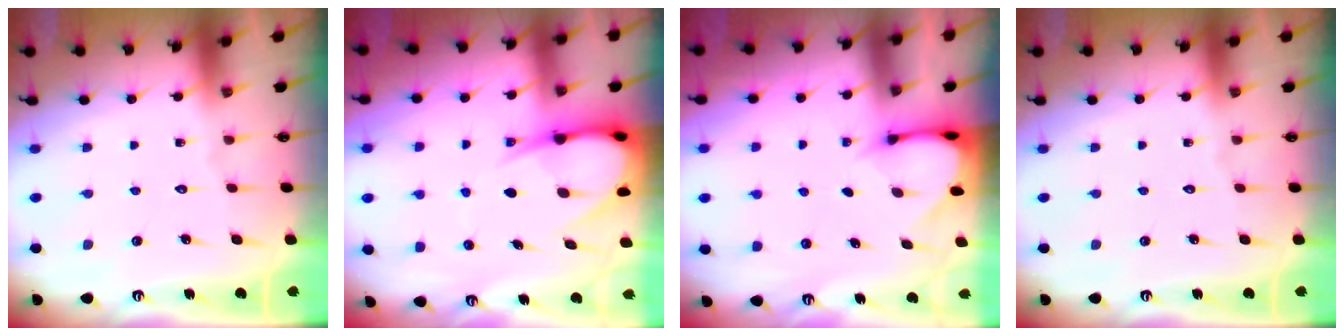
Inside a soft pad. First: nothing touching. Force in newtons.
{"total": 10.9, "press": 10.8, "slide": 1.2}
{"total": 3.0, "press": 3.0, "slide": 0.2}
{"total": 0.0}